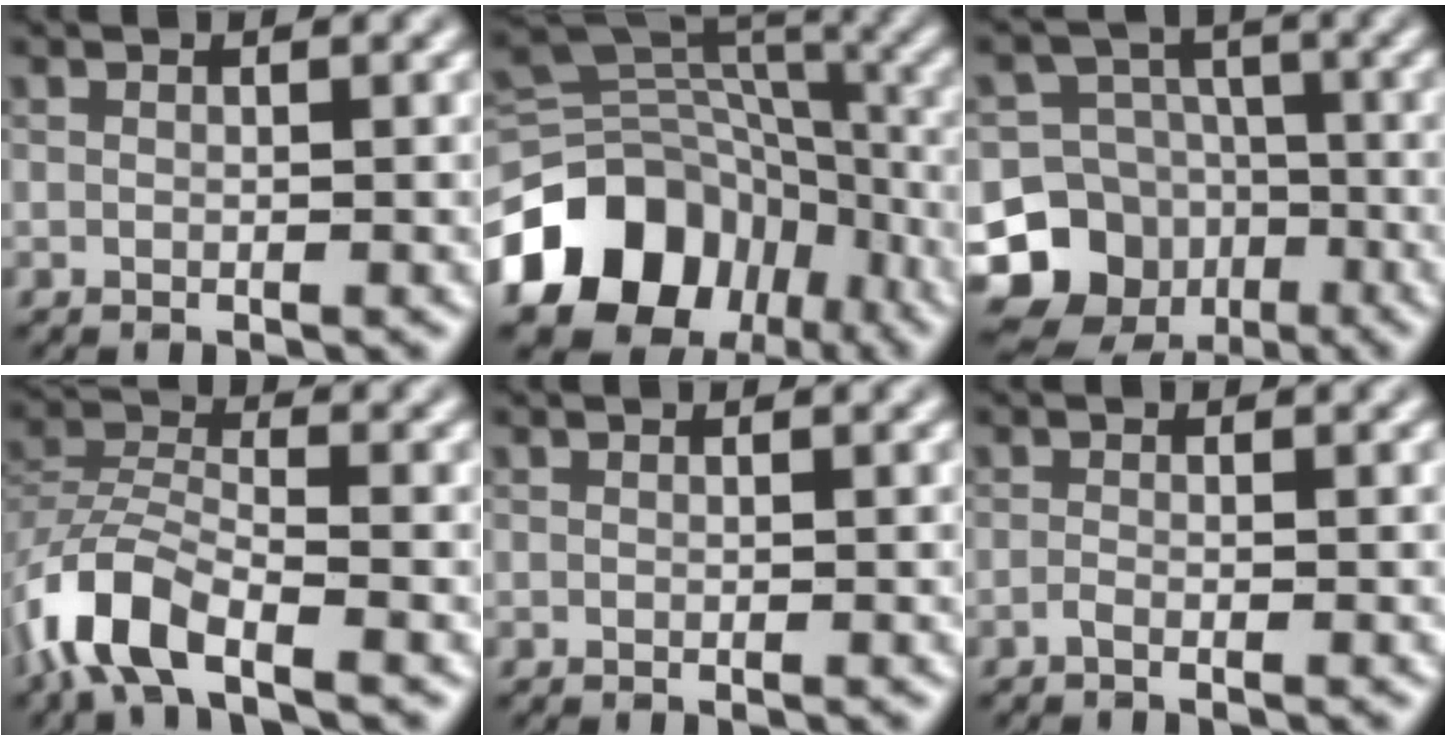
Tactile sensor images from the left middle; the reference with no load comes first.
{"total": 13.5, "force": [-6.6, 10.0, 6.0], "torque": [-0.133, 0.005, -0.115]}
{"total": 14.1, "force": [-6.1, 12.6, 2.2], "torque": [-0.068, -0.032, -0.096]}
{"total": 6.0, "force": [-3.7, 2.5, 4.0], "torque": [-0.078, 0.002, -0.082]}
{"total": 0.0}
{"total": 0.6, "force": [-0.4, 0.1, 0.4], "torque": [-0.009, 0.000, -0.010]}